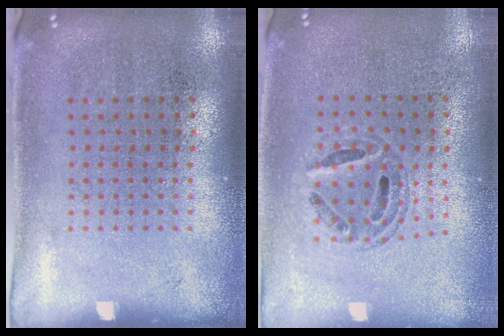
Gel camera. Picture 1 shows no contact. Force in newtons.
{"total": 0.7, "press": 0.7, "slide": 0.2}